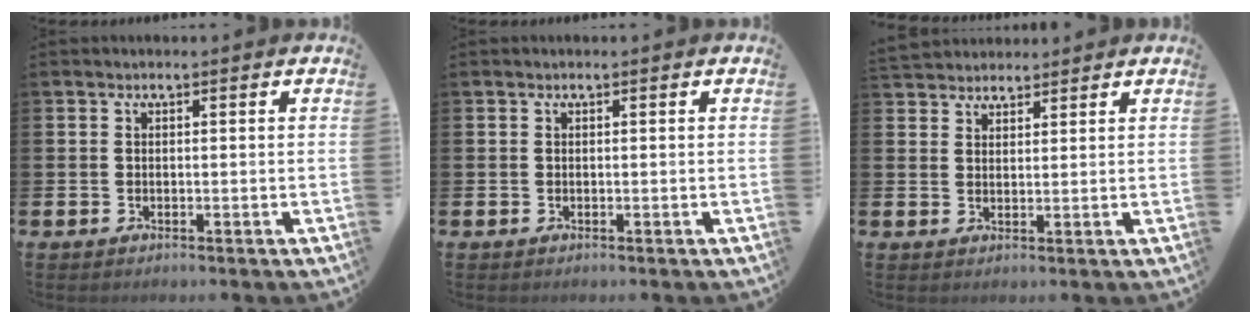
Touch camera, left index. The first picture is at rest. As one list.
[{"total": 0.0}, {"total": 3.1, "force": [2.9, 1.0, -0.2], "torque": [0.000, -0.010, 0.054]}]